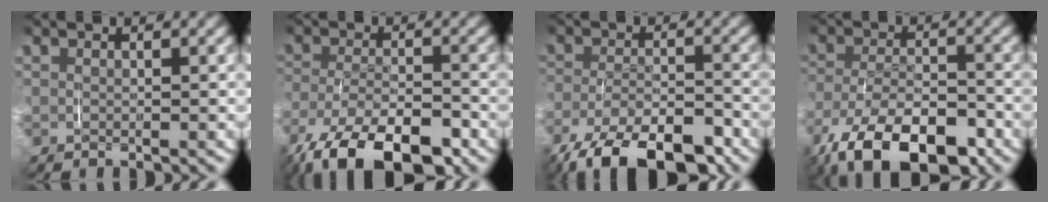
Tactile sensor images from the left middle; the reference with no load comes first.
{"total": 10.3, "force": [-7.3, 4.1, 6.0], "torque": [-0.126, -0.032, -0.103]}
{"total": 9.9, "force": [-7.6, 3.4, 5.3], "torque": [-0.093, -0.022, -0.116]}
{"total": 10.7, "force": [-7.1, 4.7, 6.5], "torque": [-0.131, -0.029, -0.104]}